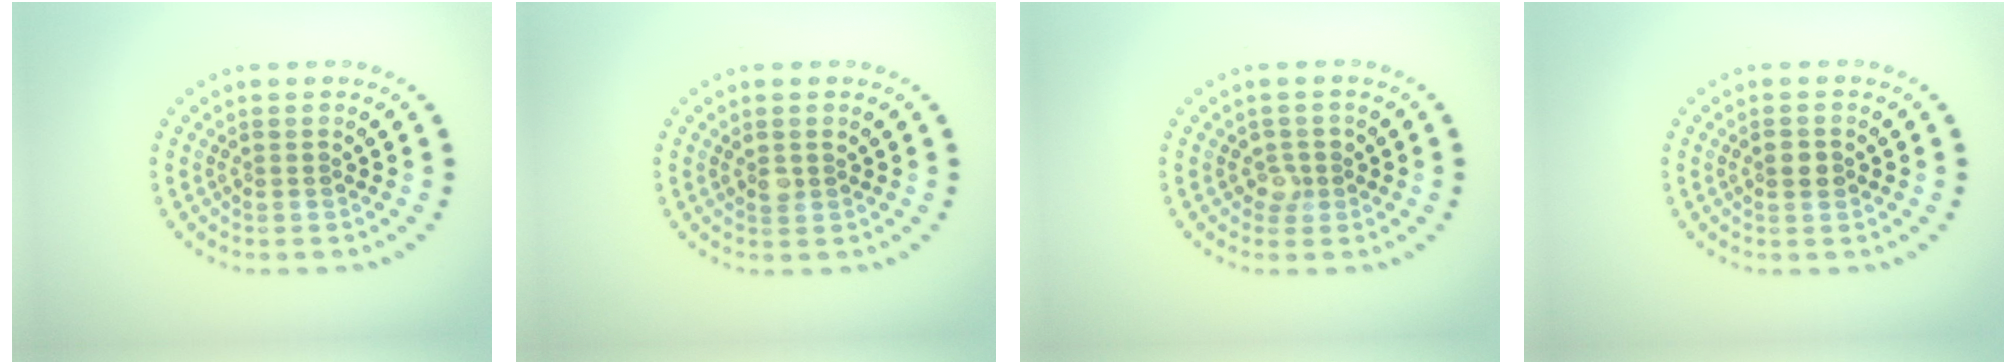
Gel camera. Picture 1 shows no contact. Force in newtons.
{"total": 0.9, "press": 0.8, "slide": 0.4}
{"total": 1.6, "press": 1.3, "slide": 0.8}
{"total": 1.7, "press": 1.7, "slide": 0.1}